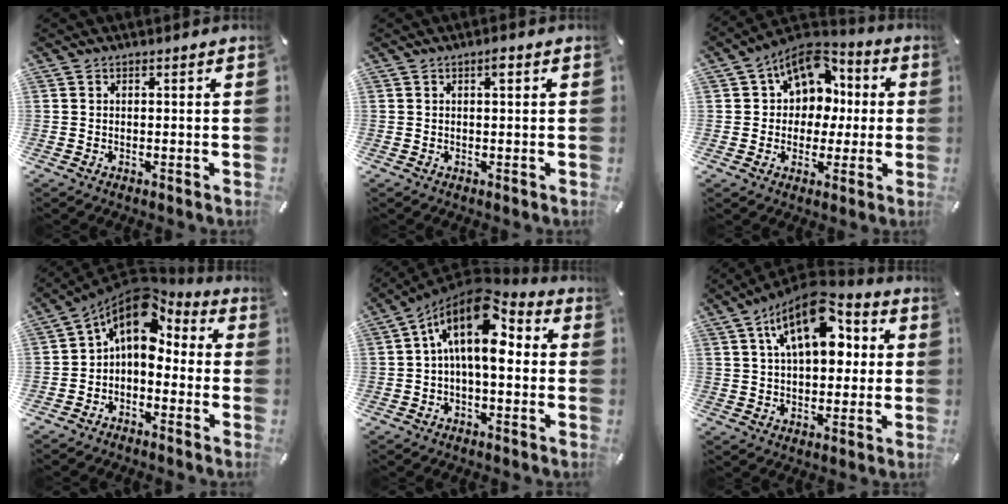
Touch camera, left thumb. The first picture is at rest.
{"total": 1.8, "force": [0.5, 0.6, 1.6], "torque": [-0.025, 0.001, 0.005]}
{"total": 12.0, "force": [3.9, 9.8, 5.8], "torque": [-0.094, -0.015, 0.078]}
{"total": 10.4, "force": [2.9, 7.0, 7.1], "torque": [-0.131, -0.019, 0.049]}
{"total": 15.9, "force": [3.7, 8.0, 13.2], "torque": [-0.237, -0.027, 0.059]}
{"total": 16.5, "force": [6.4, 9.6, 11.8], "torque": [-0.185, -0.019, 0.107]}